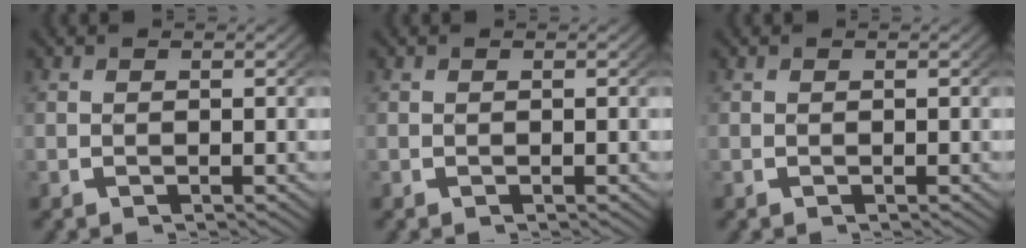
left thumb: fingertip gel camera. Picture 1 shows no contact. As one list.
[{"total": 0.0}, {"total": 0.0}]